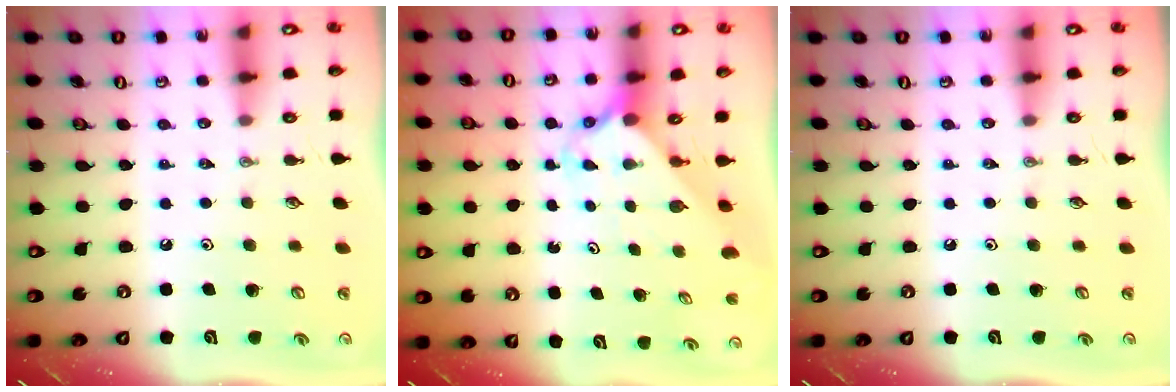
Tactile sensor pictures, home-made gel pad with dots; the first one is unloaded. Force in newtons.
{"total": 2.4, "press": 2.3, "slide": 0.3}
{"total": 0.0}